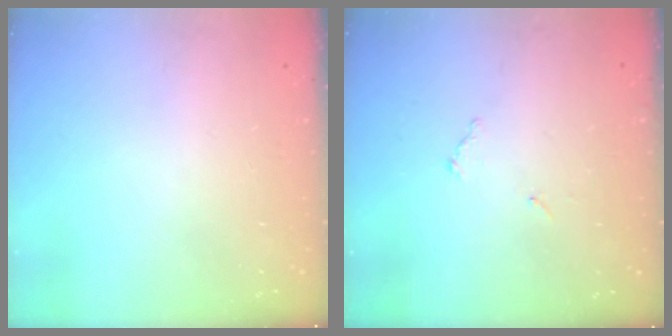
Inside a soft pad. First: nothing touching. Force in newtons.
{"total": 6.3, "press": 6.3, "slide": 0.2}